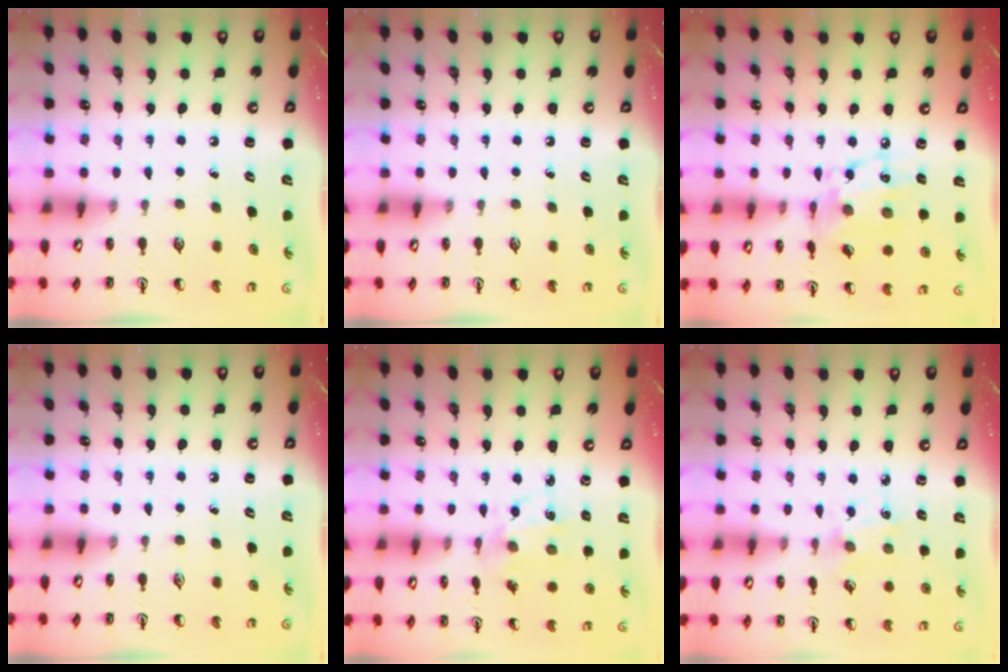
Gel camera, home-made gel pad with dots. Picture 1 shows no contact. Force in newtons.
{"total": 0.0}
{"total": 11.5, "press": 11.5, "slide": 0.8}
{"total": 0.0}
{"total": 3.7, "press": 3.6, "slide": 1.0}
{"total": 2.1, "press": 2.1, "slide": 0.0}